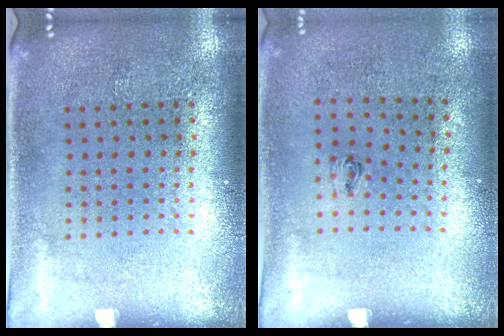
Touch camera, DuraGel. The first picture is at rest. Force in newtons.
{"total": 0.5, "press": 0.2, "slide": 0.5}